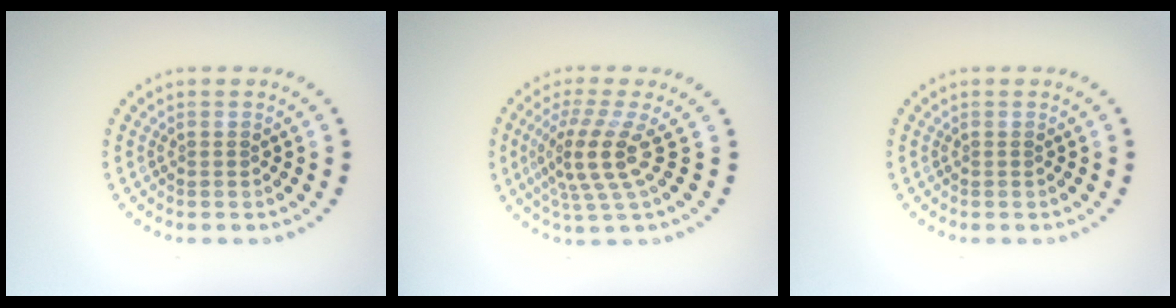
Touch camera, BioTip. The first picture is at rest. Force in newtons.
{"total": 4.3, "press": 3.1, "slide": 3.0}
{"total": 0.0}